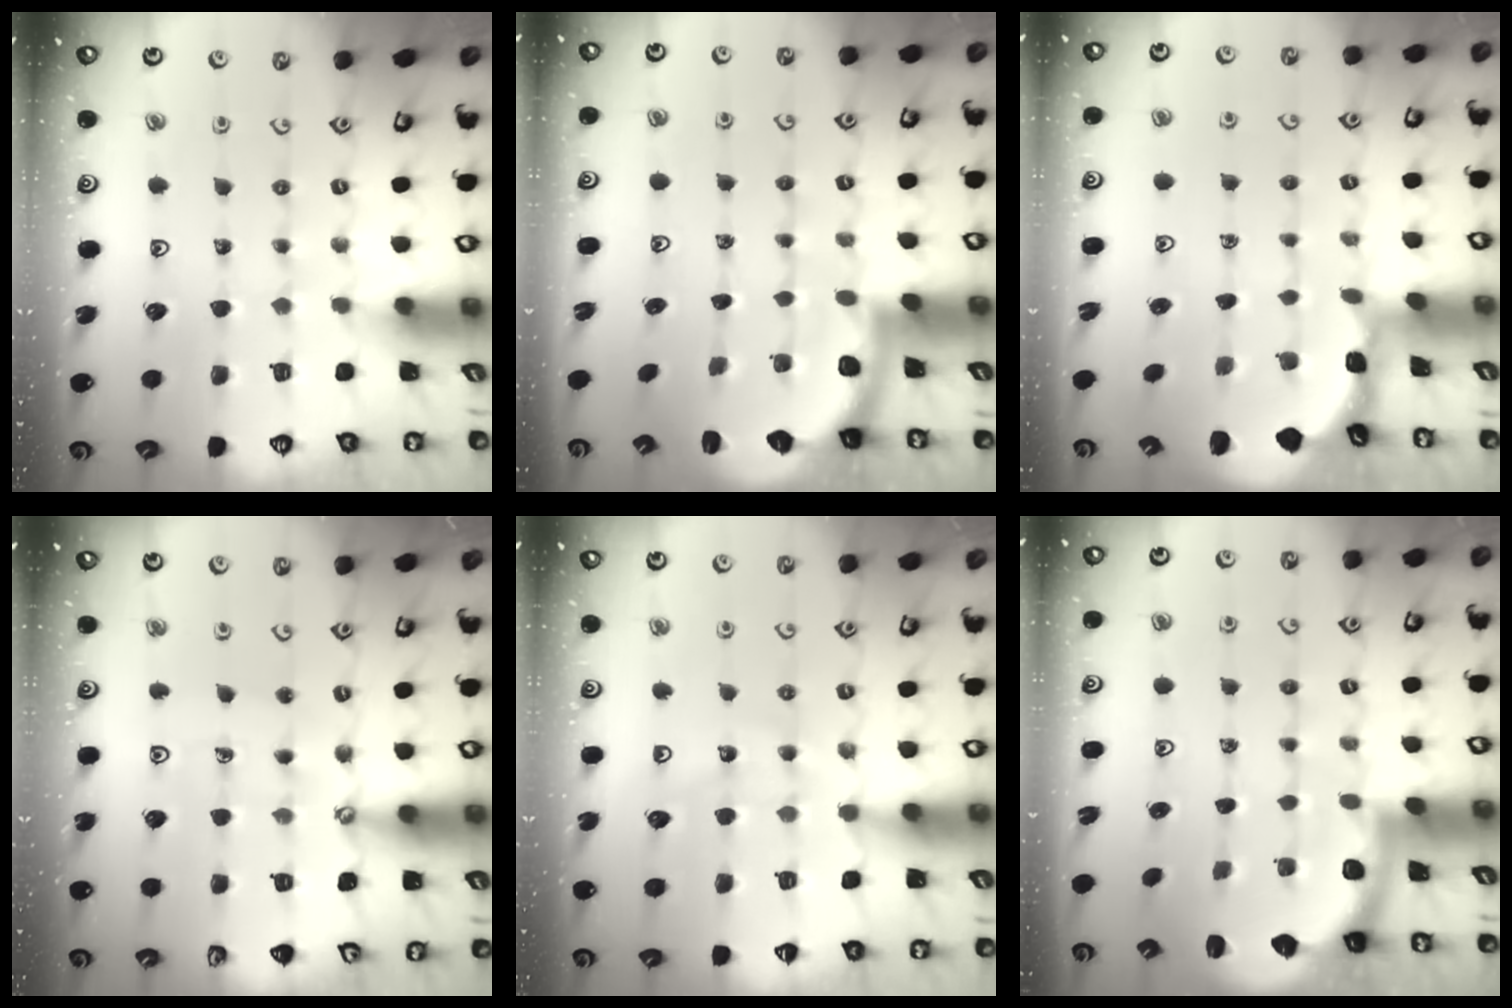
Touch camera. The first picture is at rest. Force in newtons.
{"total": 2.5, "press": 2.1, "slide": 1.3}
{"total": 0.8, "press": 0.8, "slide": 0.2}
{"total": 7.3, "press": 7.1, "slide": 1.7}
{"total": 12.4, "press": 11.9, "slide": 3.4}
{"total": 2.2, "press": 2.1, "slide": 0.8}